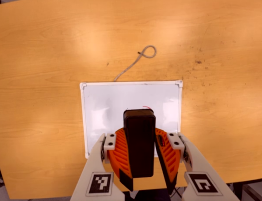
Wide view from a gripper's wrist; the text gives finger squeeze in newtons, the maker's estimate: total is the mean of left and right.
{"total": 9.5, "left": 9.3, "right": 9.7}